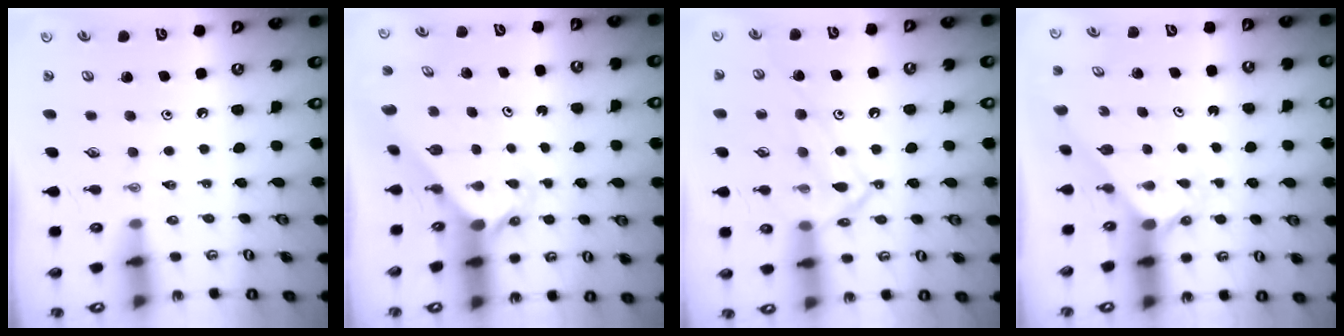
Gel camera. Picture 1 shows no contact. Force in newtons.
{"total": 2.4, "press": 2.4, "slide": 0.3}
{"total": 14.7, "press": 14.6, "slide": 1.2}
{"total": 1.5, "press": 1.5, "slide": 0.1}